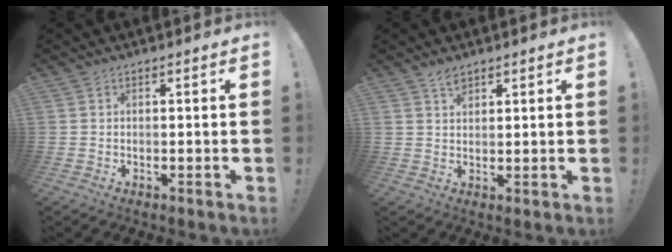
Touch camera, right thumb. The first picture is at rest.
{"total": 3.0, "force": [2.5, 1.3, 1.2], "torque": [-0.003, -0.019, 0.041]}